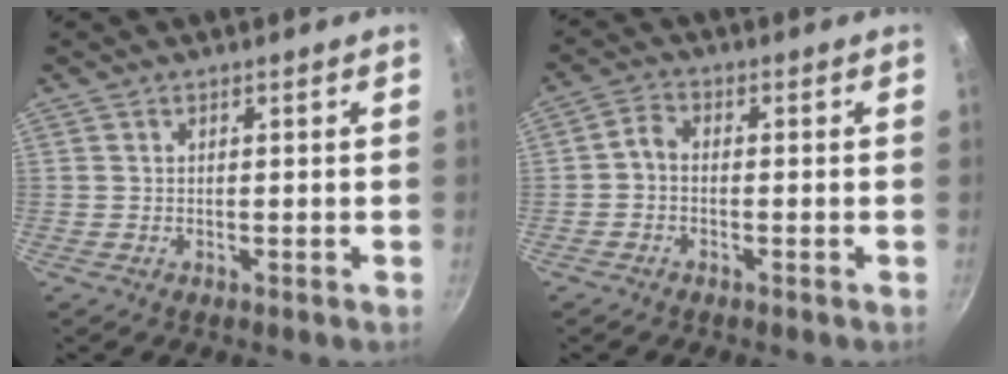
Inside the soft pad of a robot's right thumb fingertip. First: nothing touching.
{"total": 2.5, "force": [-1.0, 1.7, 1.6], "torque": [-0.039, 0.016, -0.029]}